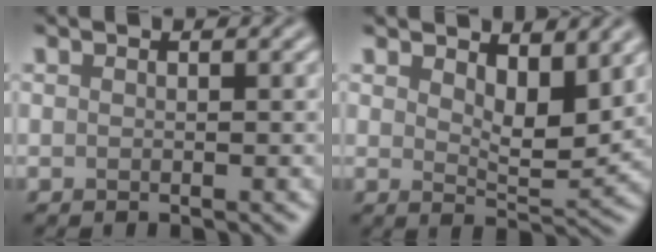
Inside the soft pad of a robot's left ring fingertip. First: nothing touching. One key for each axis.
{"total": 4.5, "fx": 2.4, "fy": 1.9, "fz": 3.3, "tx": -0.055, "ty": -0.009, "tz": 0.039}